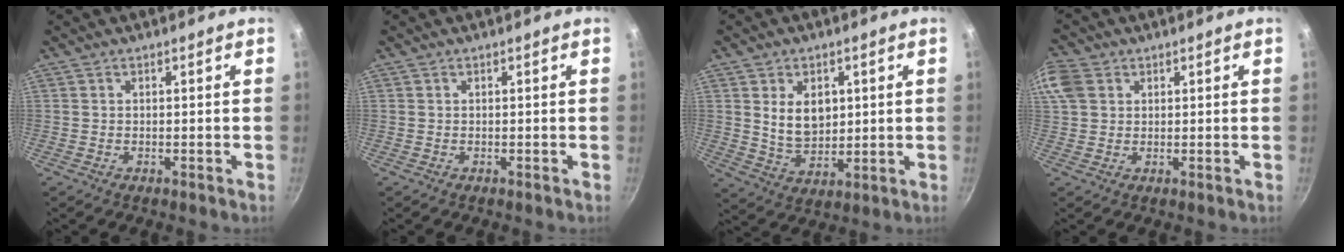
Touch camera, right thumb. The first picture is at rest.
{"total": 0.0}
{"total": 8.8, "force": [2.1, 6.1, 5.9], "torque": [-0.078, -0.021, 0.049]}
{"total": 7.7, "force": [2.7, 6.0, 3.9], "torque": [-0.082, 0.011, 0.050]}